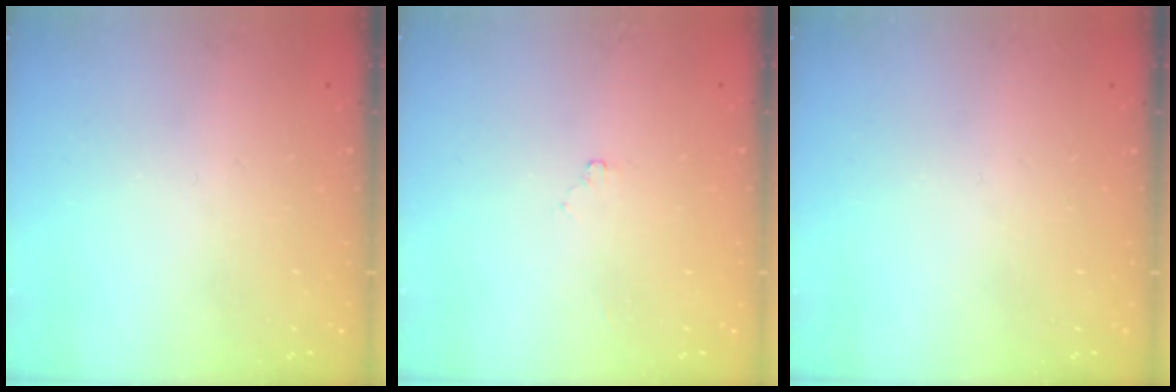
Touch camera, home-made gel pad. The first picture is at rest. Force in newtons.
{"total": 1.8, "press": 1.7, "slide": 0.4}
{"total": 0.0}